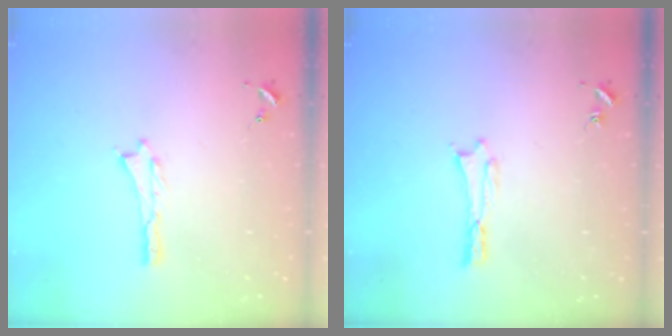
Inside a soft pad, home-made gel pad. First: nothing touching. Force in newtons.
{"total": 0.0}